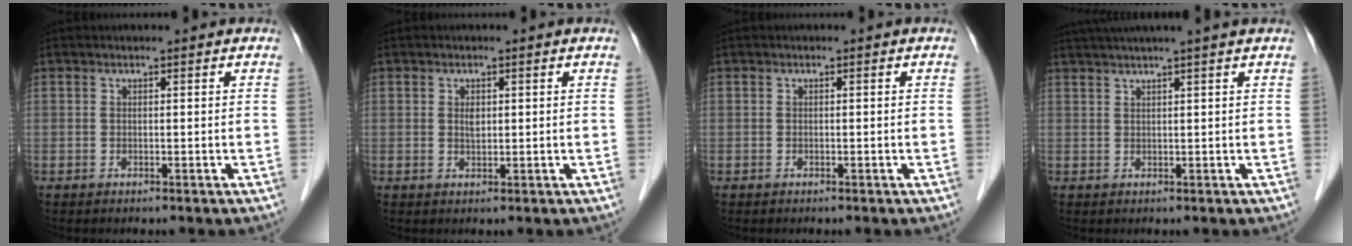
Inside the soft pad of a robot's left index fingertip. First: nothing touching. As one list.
[{"total": 1.3, "force": [0.2, 0.8, 1.0], "torque": [-0.016, -0.005, 0.005]}, {"total": 0.0}, {"total": 7.5, "force": [6.2, -1.4, 4.0], "torque": [-0.055, 0.027, 0.084]}]